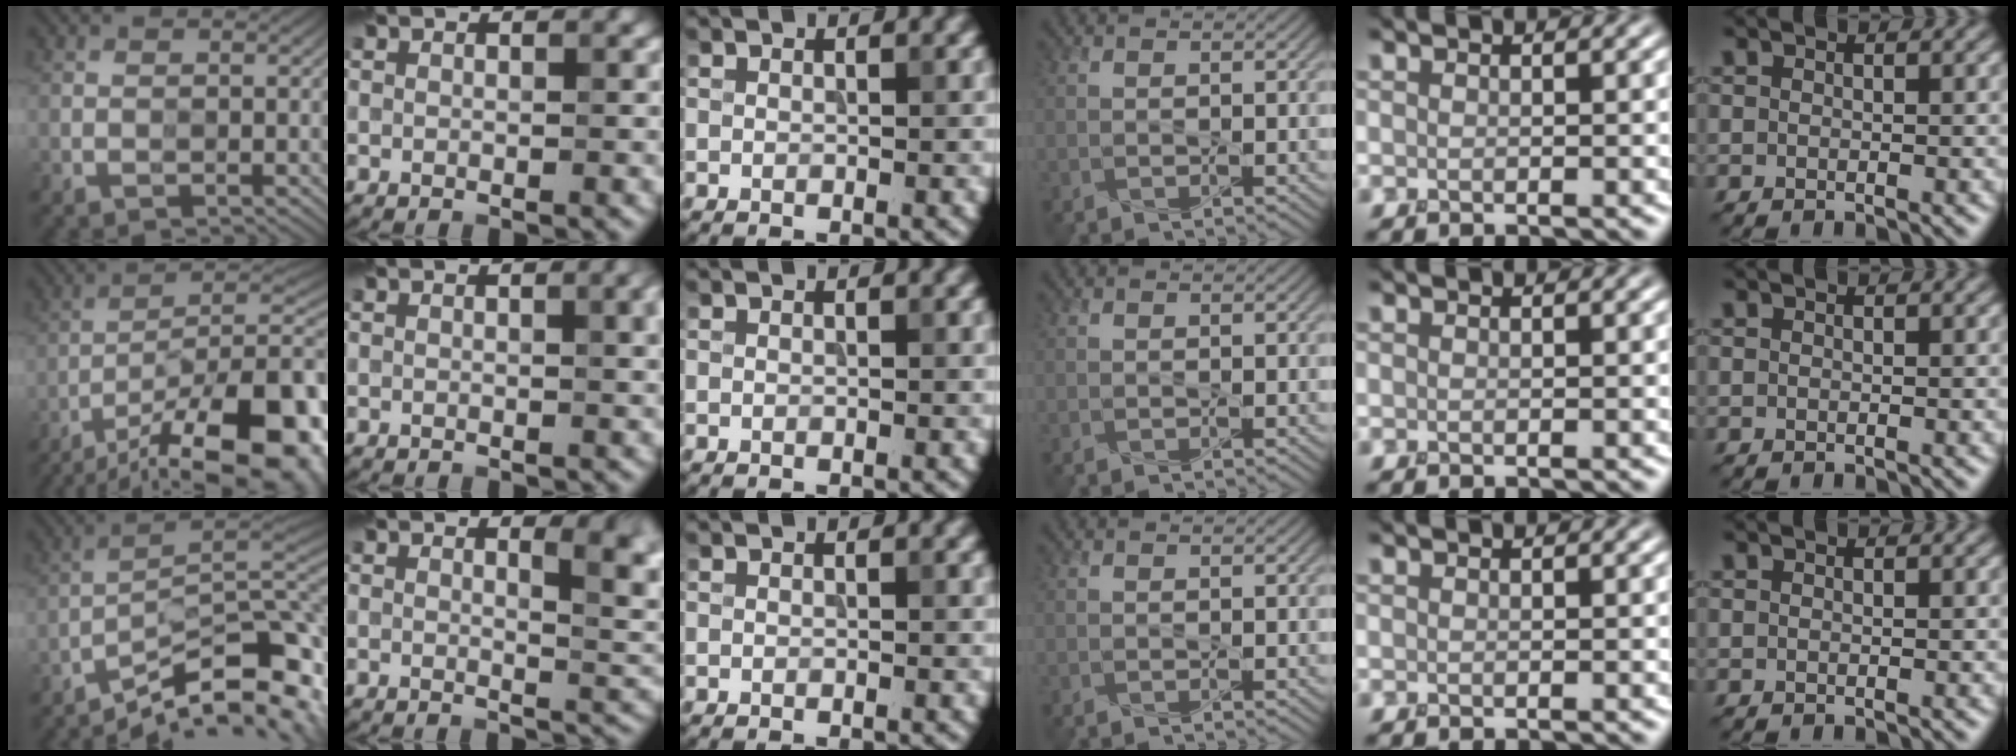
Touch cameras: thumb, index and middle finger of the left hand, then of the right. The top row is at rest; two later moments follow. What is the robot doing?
{"motion": "press", "object": "syringe"}